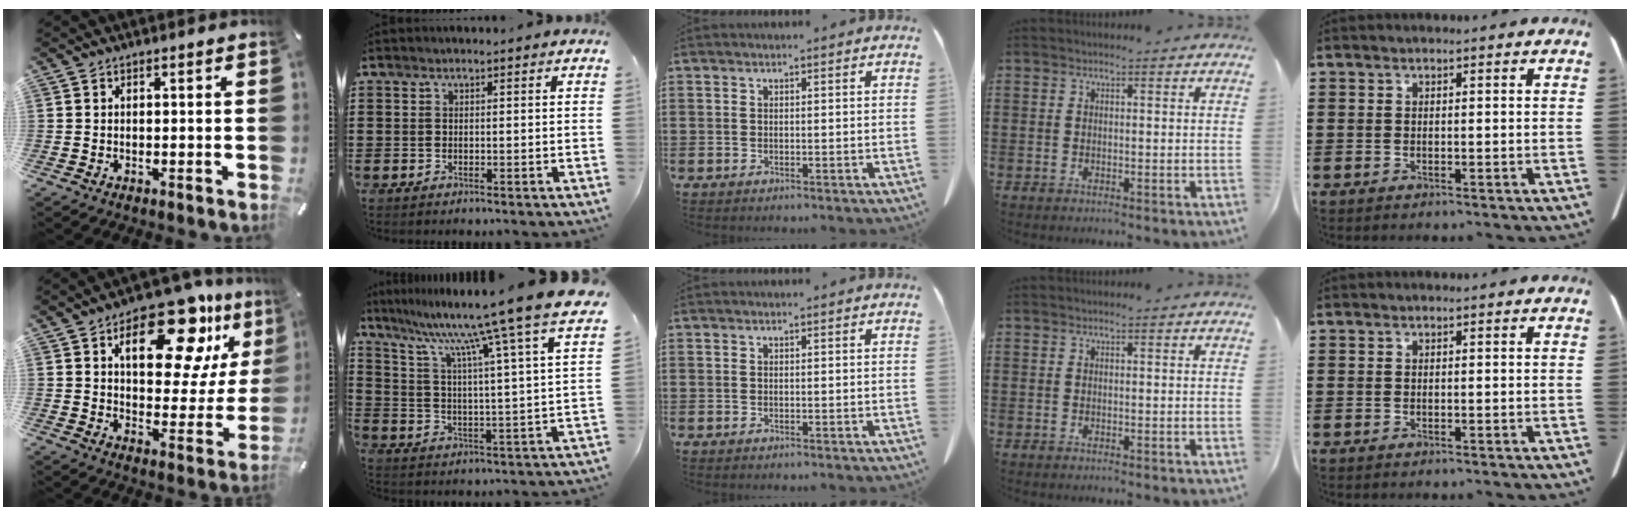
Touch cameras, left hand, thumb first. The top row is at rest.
{"thumb": {"total": 19.7, "force": [11.3, 9.7, 12.8], "torque": [-0.176, -0.063, 0.185]}, "index": {"total": 11.2, "force": [9.6, -1.6, 5.6], "torque": [-0.130, -0.077, 0.145]}}